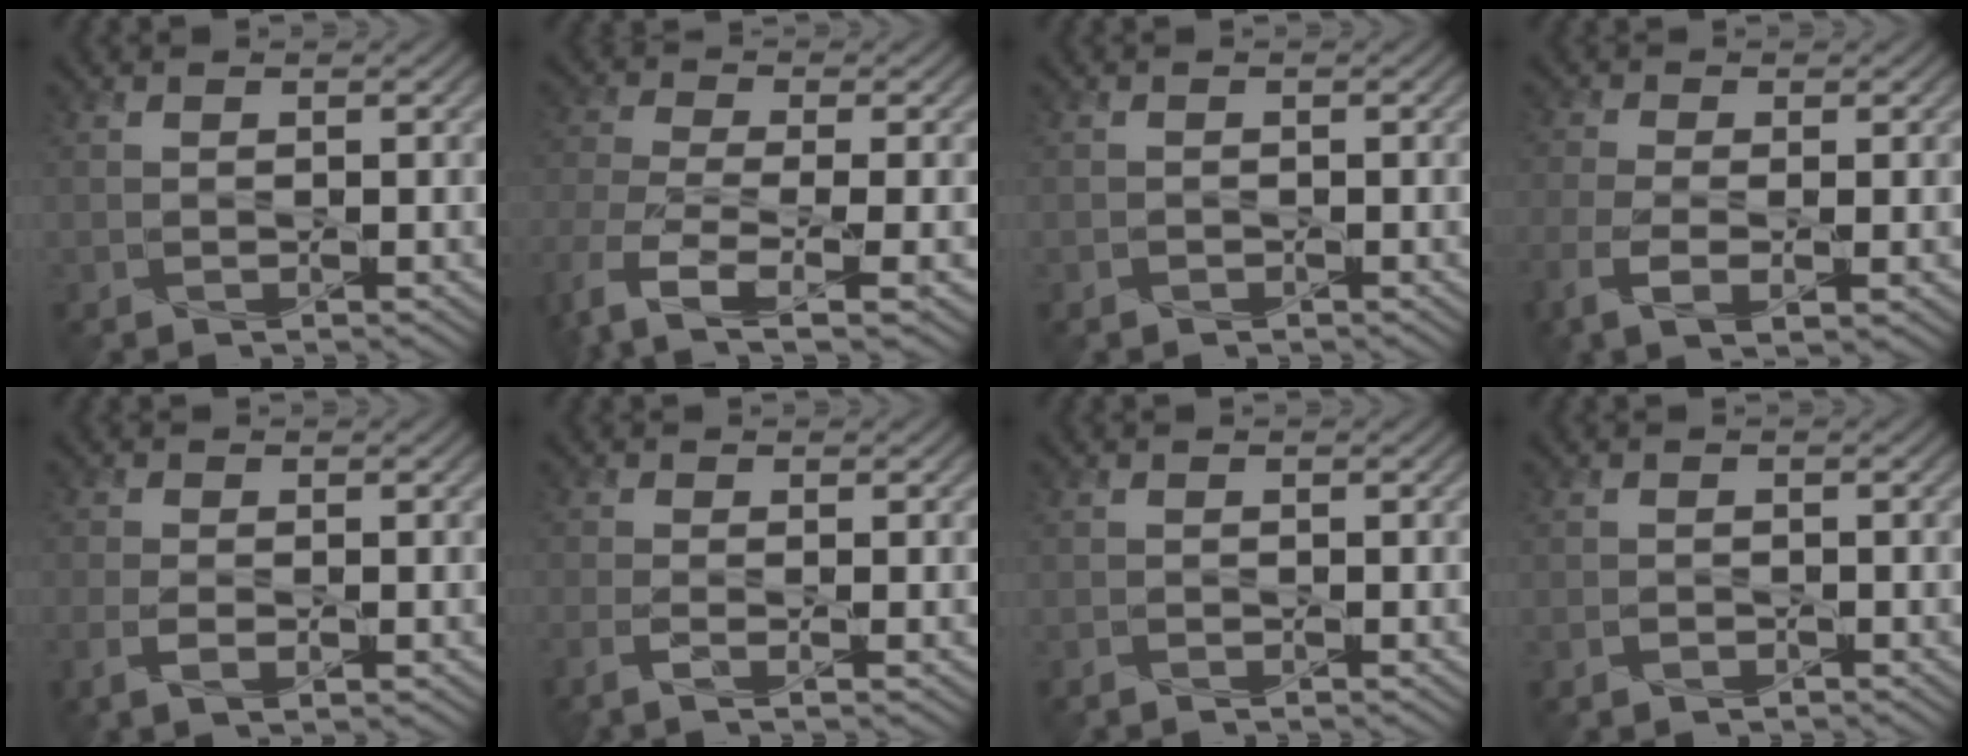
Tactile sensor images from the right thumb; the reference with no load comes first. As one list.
[{"total": 8.2, "force": [-3.9, 3.6, 6.2], "torque": [-0.145, -0.018, -0.083]}, {"total": 0.6, "force": [-0.5, 0.4, 0.1], "torque": [0.000, -0.004, -0.008]}, {"total": 5.9, "force": [-2.3, 2.6, 4.8], "torque": [-0.120, -0.013, -0.045]}, {"total": 3.3, "force": [-1.3, 1.3, 2.8], "torque": [-0.065, -0.007, -0.028]}, {"total": 2.7, "force": [-1.3, 0.6, 2.3], "torque": [-0.050, -0.002, -0.037]}, {"total": 0.7, "force": [-0.7, 0.1, 0.2], "torque": [-0.002, -0.002, -0.012]}, {"total": 1.0, "force": [-0.7, 0.6, 0.4], "torque": [-0.008, -0.002, -0.014]}]